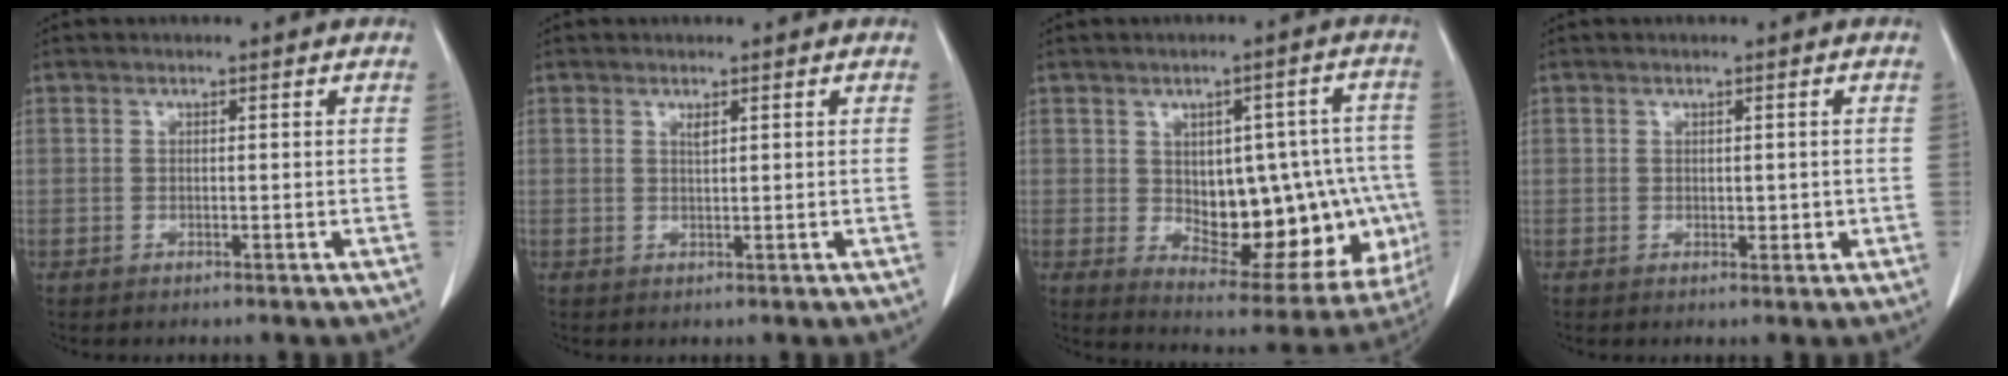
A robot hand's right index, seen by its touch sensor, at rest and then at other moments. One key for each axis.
{"total": 0.8, "fx": 0.5, "fy": 0.1, "fz": 0.6, "tx": -0.013, "ty": -0.004, "tz": 0.011}
{"total": 19.6, "fx": -1.8, "fy": 9.4, "fz": 17.1, "tx": -0.183, "ty": 0.026, "tz": 0.010}
{"total": 1.6, "fx": 0.0, "fy": 1.0, "fz": 1.2, "tx": -0.014, "ty": -0.001, "tz": 0.004}